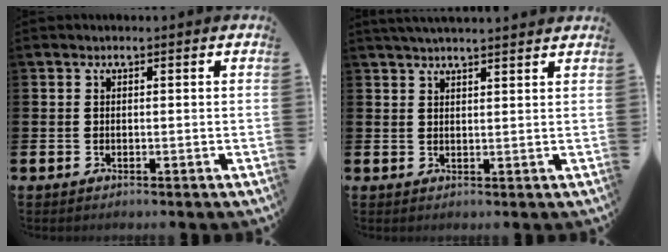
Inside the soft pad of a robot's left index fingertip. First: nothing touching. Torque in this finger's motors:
{"motor_torque": [1.01, -1.13, 0.36, 0.12]}